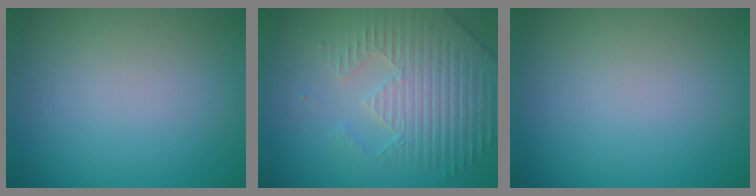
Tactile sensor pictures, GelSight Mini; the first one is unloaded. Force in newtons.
{"total": 4.3, "press": 4.1, "slide": 1.1}
{"total": 0.0}